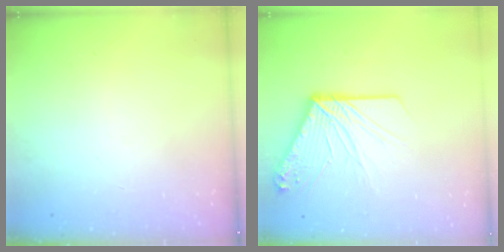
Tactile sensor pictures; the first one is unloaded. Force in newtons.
{"total": 13.6, "press": 13.6, "slide": 1.5}